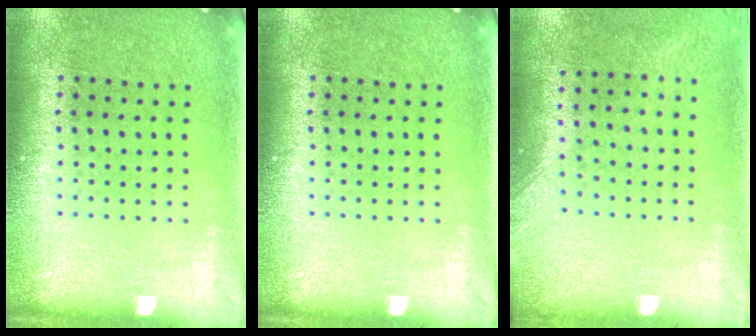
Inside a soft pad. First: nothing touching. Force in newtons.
{"total": 0.0}
{"total": 1.3, "press": 1.1, "slide": 0.6}